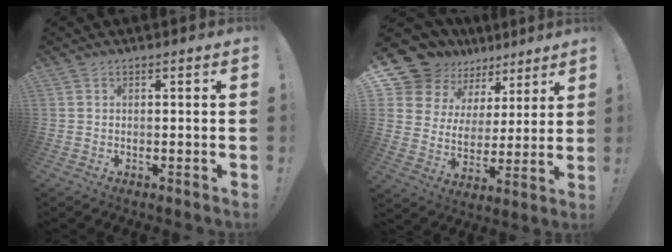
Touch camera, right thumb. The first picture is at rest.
{"total": 13.8, "force": [10.2, 8.7, 3.3], "torque": [-0.075, -0.076, 0.203]}